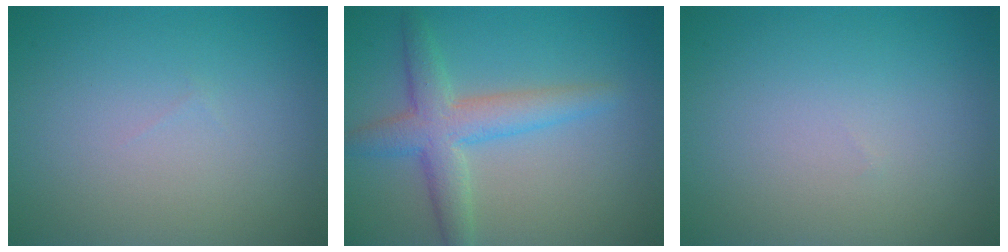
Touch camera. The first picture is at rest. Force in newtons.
{"total": 4.4, "press": 4.4, "slide": 0.0}
{"total": 0.0}